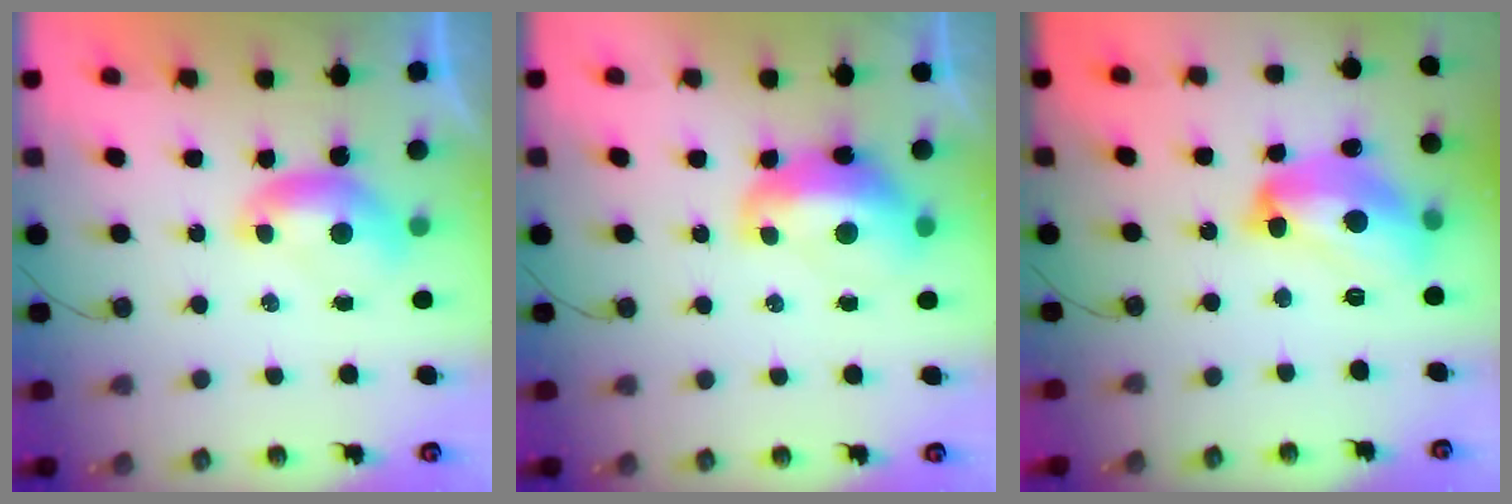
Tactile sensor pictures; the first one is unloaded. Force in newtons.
{"total": 4.1, "press": 4.0, "slide": 0.8}
{"total": 13.2, "press": 13.1, "slide": 1.0}